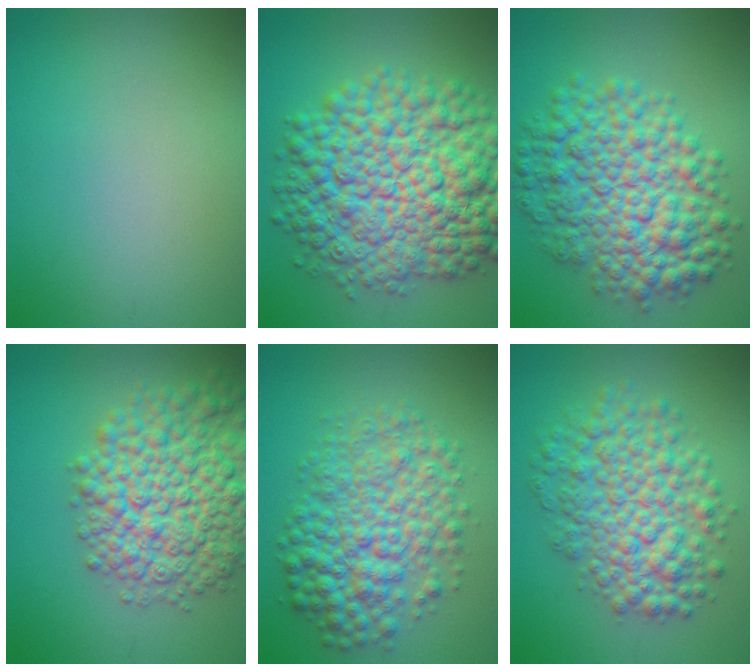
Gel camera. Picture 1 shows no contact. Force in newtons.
{"total": 14.9, "press": 14.9, "slide": 0.3}
{"total": 10.0, "press": 10.0, "slide": 0.1}
{"total": 10.8, "press": 10.8, "slide": 0.4}
{"total": 8.2, "press": 8.2, "slide": 0.1}
{"total": 7.8, "press": 7.8, "slide": 0.2}